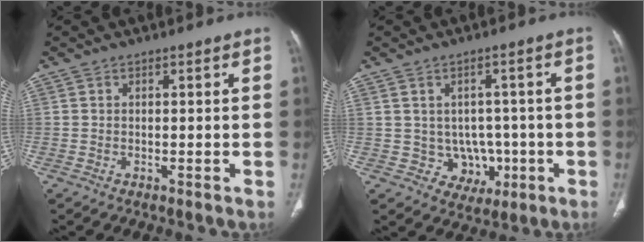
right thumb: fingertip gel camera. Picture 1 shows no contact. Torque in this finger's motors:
{"motor_torque": [0.10, -0.14, -0.43, -0.15, 0.02]}